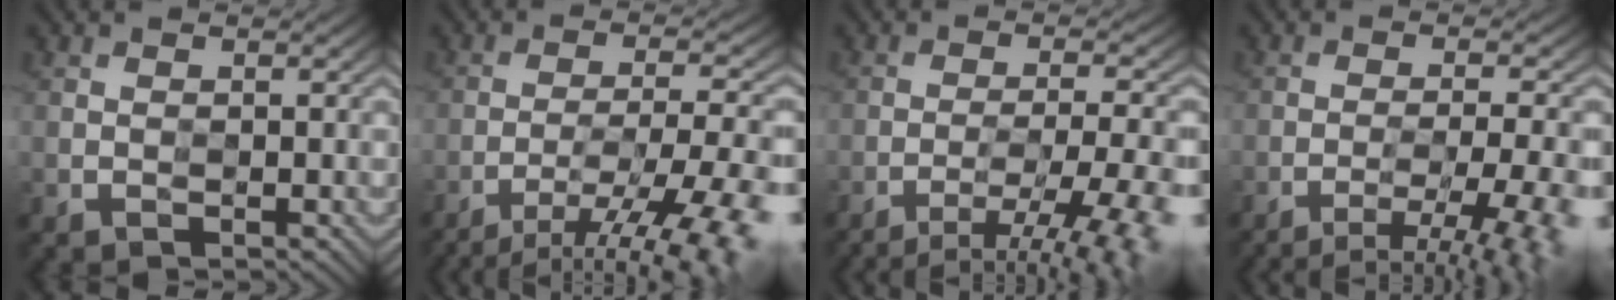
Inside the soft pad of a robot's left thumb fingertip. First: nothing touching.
{"total": 15.0, "force": [-10.9, 3.5, 9.8], "torque": [-0.153, -0.011, -0.141]}
{"total": 12.4, "force": [-8.5, 2.5, 8.7], "torque": [-0.140, -0.003, -0.108]}
{"total": 10.3, "force": [-6.5, 1.9, 7.7], "torque": [-0.120, -0.001, -0.086]}